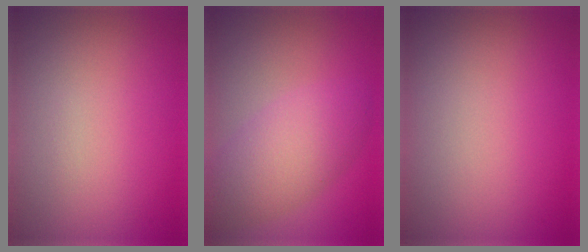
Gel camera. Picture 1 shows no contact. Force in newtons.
{"total": 5.2, "press": 5.2, "slide": 0.2}
{"total": 0.0}